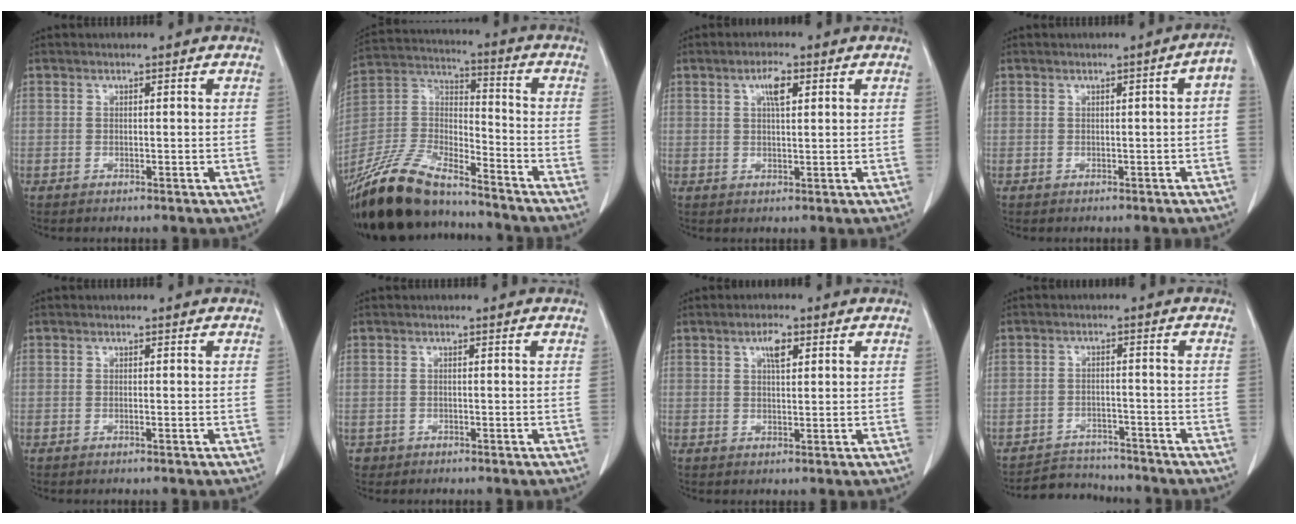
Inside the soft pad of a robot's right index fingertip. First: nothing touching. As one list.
[{"total": 20.4, "force": [-17.3, 5.1, 9.6], "torque": [-0.221, -0.011, -0.321]}, {"total": 3.3, "force": [1.4, 0.8, 2.9], "torque": [-0.057, 0.002, 0.024]}, {"total": 2.5, "force": [-0.3, 0.2, 2.4], "torque": [-0.027, 0.006, -0.004]}, {"total": 0.0}, {"total": 1.3, "force": [-0.6, 1.1, -0.2], "torque": [-0.006, 0.005, -0.010]}, {"total": 2.8, "force": [1.3, 0.9, 2.4], "torque": [-0.047, 0.001, 0.023]}, {"total": 5.3, "force": [-5.1, 1.3, -0.7], "torque": [0.010, 0.006, -0.081]}]